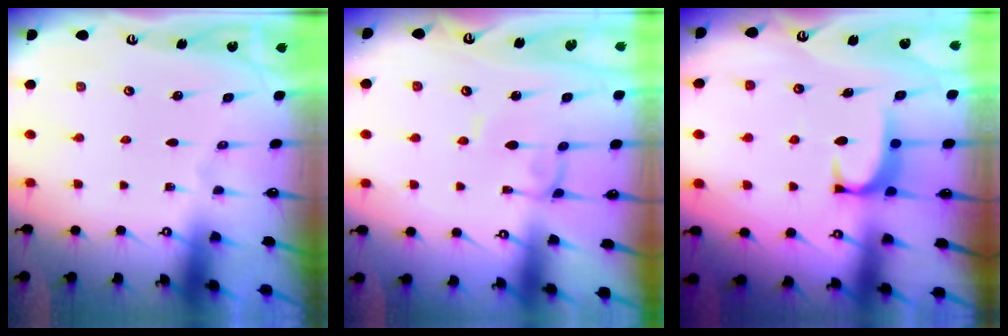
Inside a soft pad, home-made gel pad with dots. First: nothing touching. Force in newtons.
{"total": 0.0}
{"total": 1.8, "press": 1.7, "slide": 0.5}